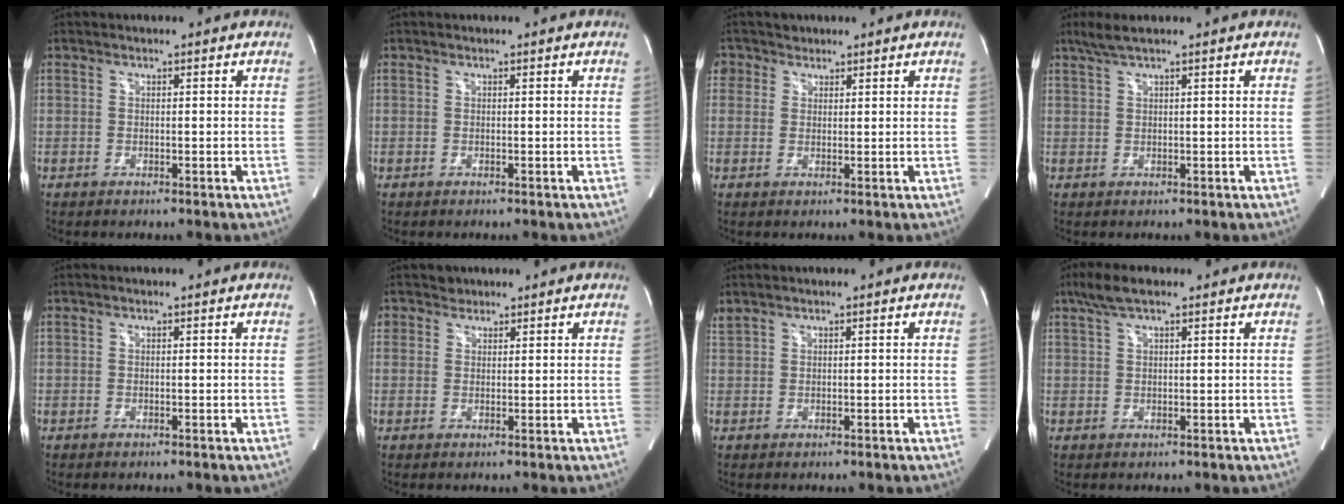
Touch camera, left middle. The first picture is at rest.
{"total": 0.0}
{"total": 3.1, "force": [1.8, 2.5, -0.2], "torque": [0.006, 0.018, 0.029]}
{"total": 2.6, "force": [1.9, -0.2, 1.7], "torque": [-0.047, 0.012, 0.043]}
{"total": 0.0}
{"total": 1.8, "force": [1.3, 1.3, -0.3], "torque": [0.012, 0.006, 0.016]}
{"total": 1.3, "force": [1.3, 0.2, 0.3], "torque": [-0.021, 0.019, 0.034]}
{"total": 4.5, "force": [3.1, 1.0, 3.1], "torque": [-0.069, 0.020, 0.059]}